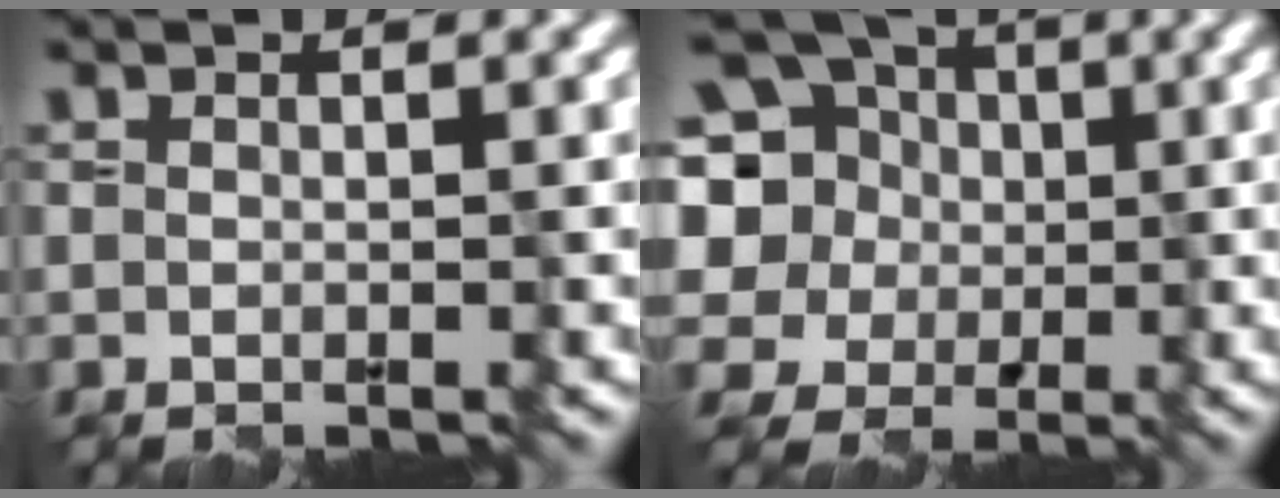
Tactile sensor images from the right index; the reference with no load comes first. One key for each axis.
{"total": 11.6, "fx": 3.2, "fy": 9.8, "fz": 5.2, "tx": -0.138, "ty": 0.025, "tz": 0.035}